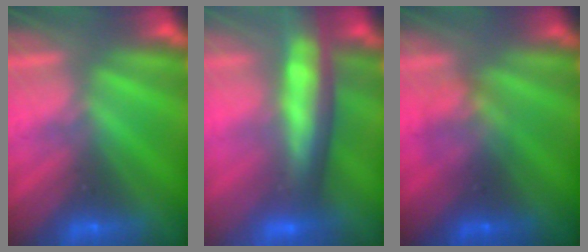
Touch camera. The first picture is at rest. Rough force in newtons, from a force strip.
{"total": 5.8}
{"total": 1.6}